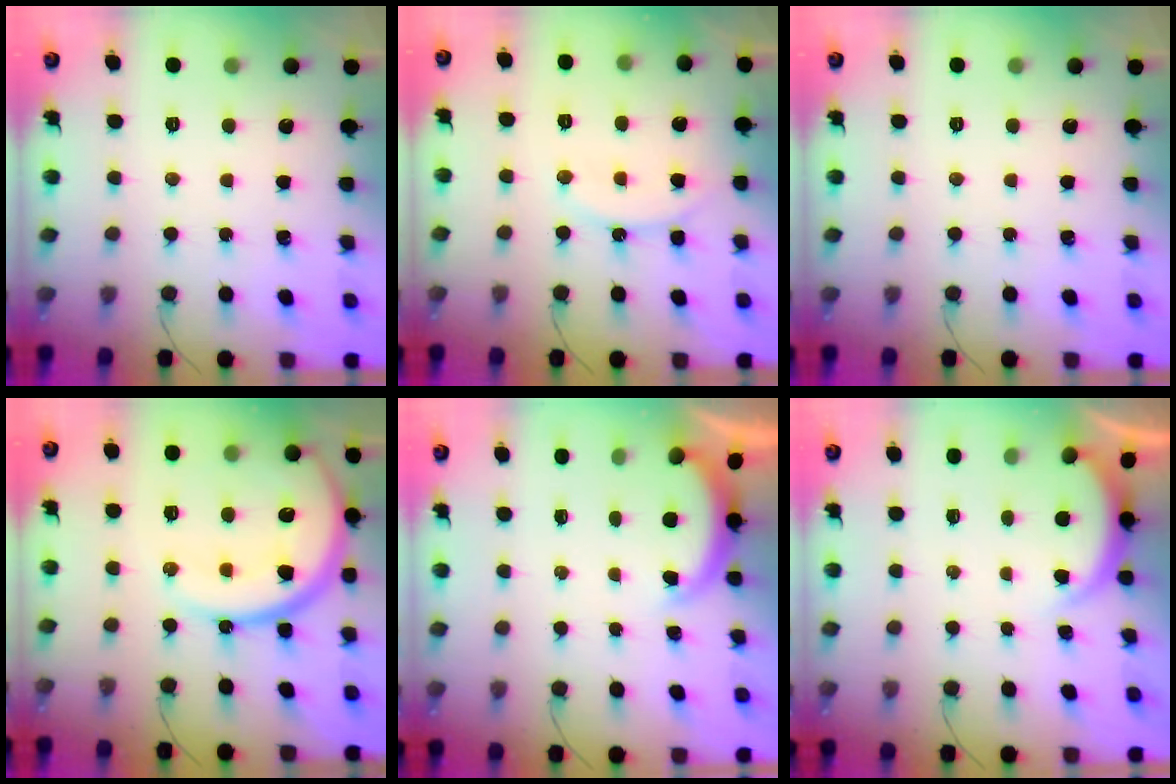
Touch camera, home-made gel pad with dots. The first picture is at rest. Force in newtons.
{"total": 11.0, "press": 10.9, "slide": 1.0}
{"total": 0.0}
{"total": 18.3, "press": 18.2, "slide": 2.0}
{"total": 2.2, "press": 2.2, "slide": 0.5}
{"total": 2.5, "press": 2.5, "slide": 0.5}